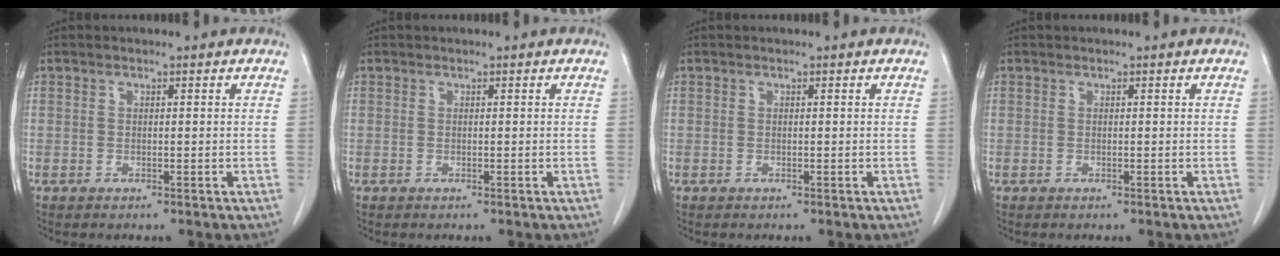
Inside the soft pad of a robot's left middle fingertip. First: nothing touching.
{"total": 0.0}
{"total": 0.0}
{"total": 0.0}